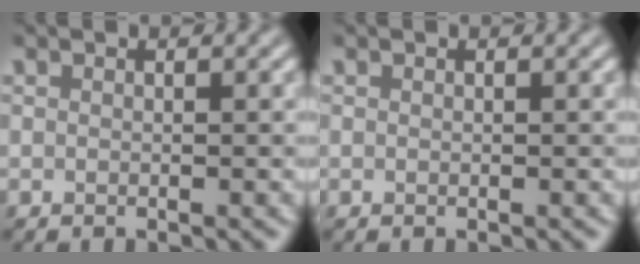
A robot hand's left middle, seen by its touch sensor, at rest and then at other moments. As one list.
[{"total": 0.0}]